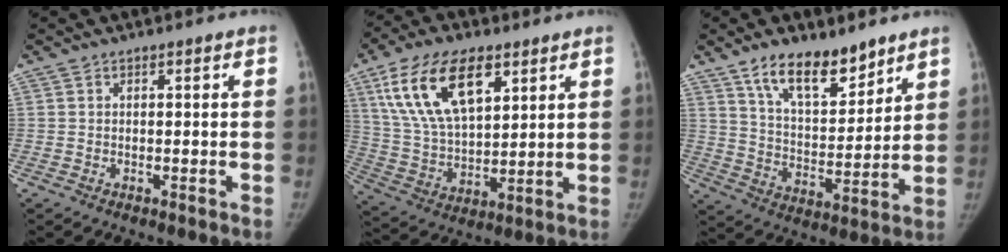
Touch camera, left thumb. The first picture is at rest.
{"total": 18.5, "force": [8.7, 9.2, 13.4], "torque": [-0.230, -0.025, 0.167]}
{"total": 14.0, "force": [9.9, 5.8, 8.1], "torque": [-0.098, -0.068, 0.177]}